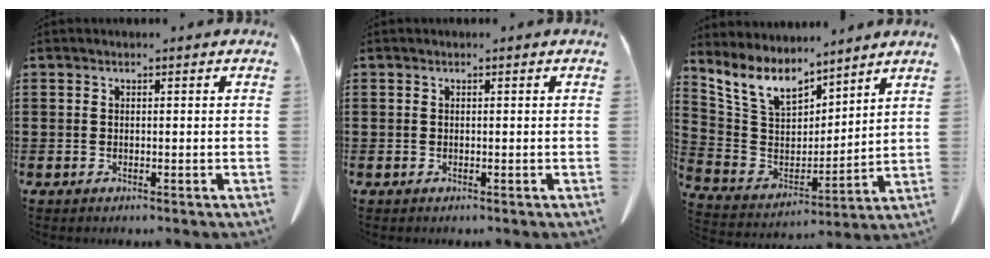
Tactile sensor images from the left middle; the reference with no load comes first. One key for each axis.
{"total": 0.0}
{"total": 9.0, "fx": 6.9, "fy": 4.2, "fz": 4.0, "tx": -0.114, "ty": -0.030, "tz": 0.125}